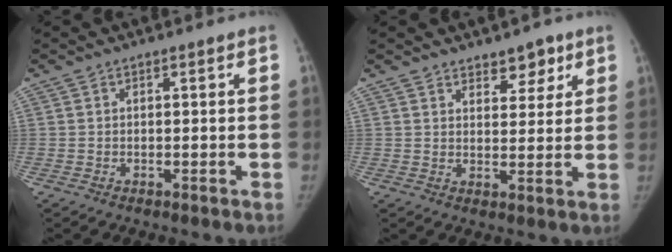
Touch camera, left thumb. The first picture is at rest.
{"total": 5.0, "force": [3.5, 2.8, 2.3], "torque": [-0.002, -0.022, 0.053]}